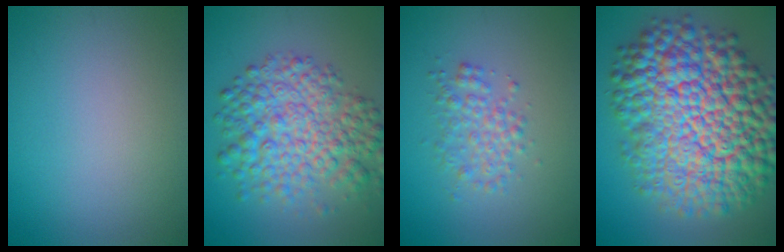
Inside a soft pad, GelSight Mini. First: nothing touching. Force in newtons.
{"total": 7.4, "press": 7.4, "slide": 0.2}
{"total": 2.6, "press": 2.6, "slide": 0.0}
{"total": 17.5, "press": 17.5, "slide": 0.6}